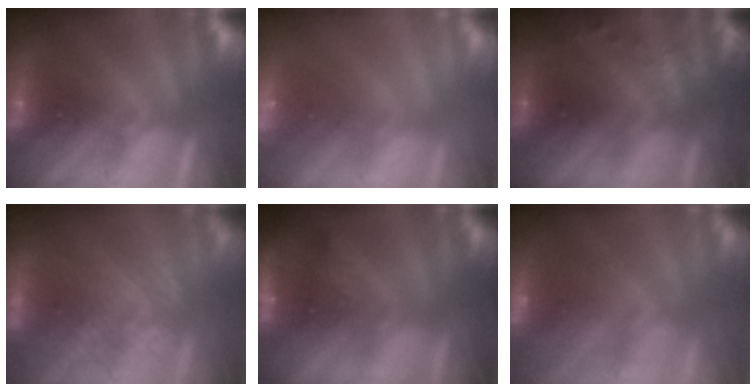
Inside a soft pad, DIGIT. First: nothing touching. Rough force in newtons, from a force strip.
{"total": 8.4}
{"total": 6.0}
{"total": 3.8}
{"total": 9.6}
{"total": 7.6}